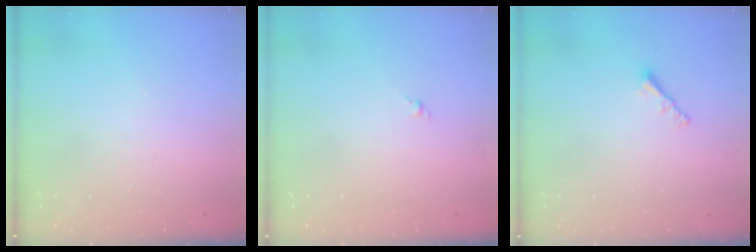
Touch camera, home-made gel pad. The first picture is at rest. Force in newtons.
{"total": 1.4, "press": 1.2, "slide": 0.6}
{"total": 2.1, "press": 2.0, "slide": 0.5}